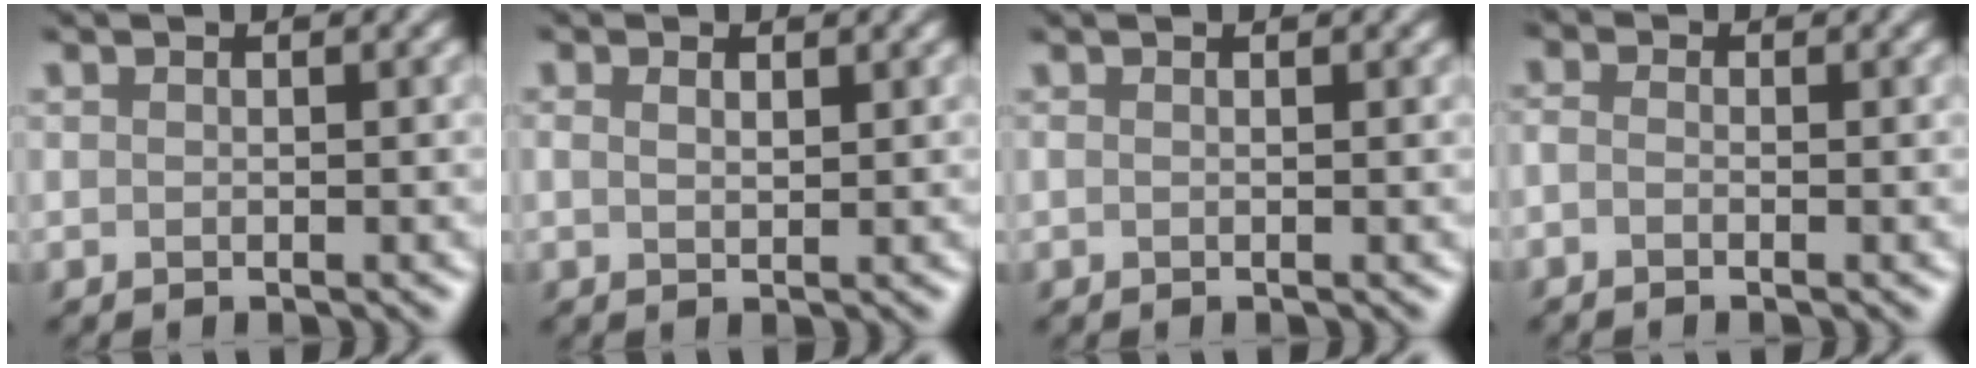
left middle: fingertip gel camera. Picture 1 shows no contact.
{"total": 1.1, "force": [0.0, -0.9, -0.7], "torque": [-0.005, 0.000, 0.017]}
{"total": 1.1, "force": [0.4, 0.6, 0.9], "torque": [0.001, 0.009, -0.007]}
{"total": 1.5, "force": [-1.5, -0.3, -0.2], "torque": [-0.010, 0.000, -0.009]}